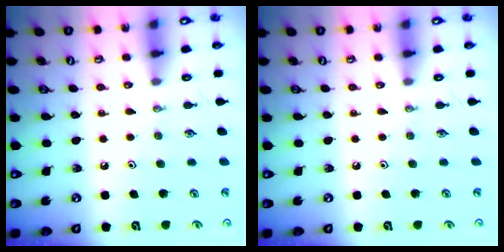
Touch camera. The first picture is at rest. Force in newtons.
{"total": 0.0}